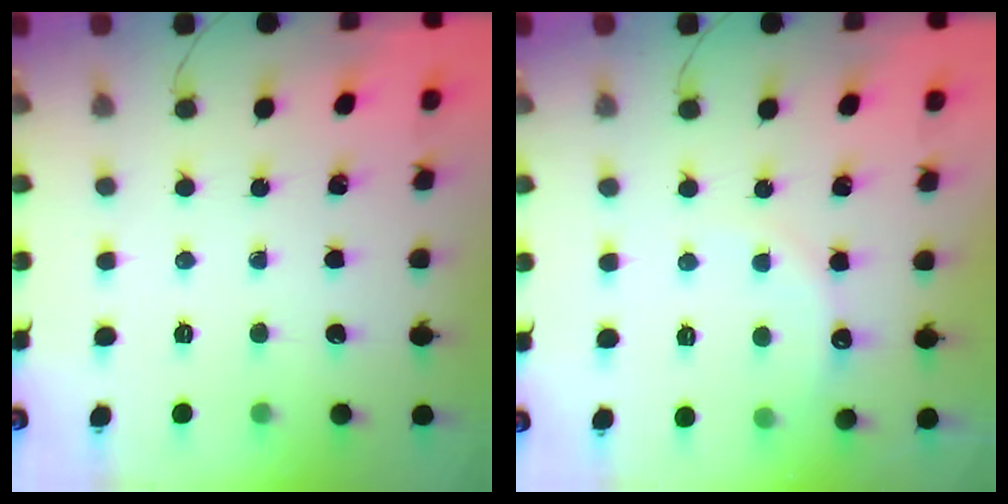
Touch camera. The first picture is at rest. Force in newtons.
{"total": 7.6, "press": 7.5, "slide": 1.4}